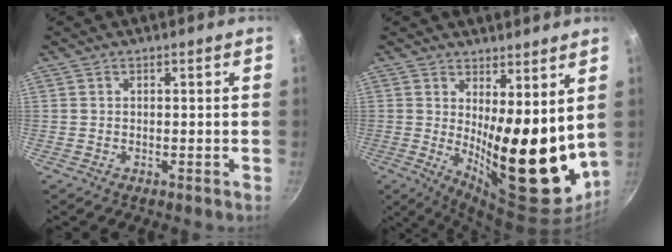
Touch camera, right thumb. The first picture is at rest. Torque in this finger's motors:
{"motor_torque": [0.93, 4.08, 2.12, 0.23, 0.29]}